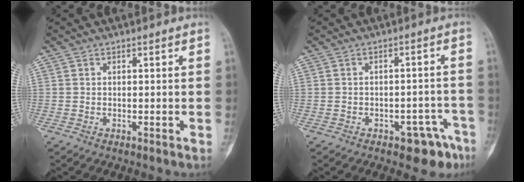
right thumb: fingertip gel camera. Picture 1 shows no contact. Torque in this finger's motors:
{"motor_torque": [1.13, 0.22, 0.66, -0.45, 0.11]}